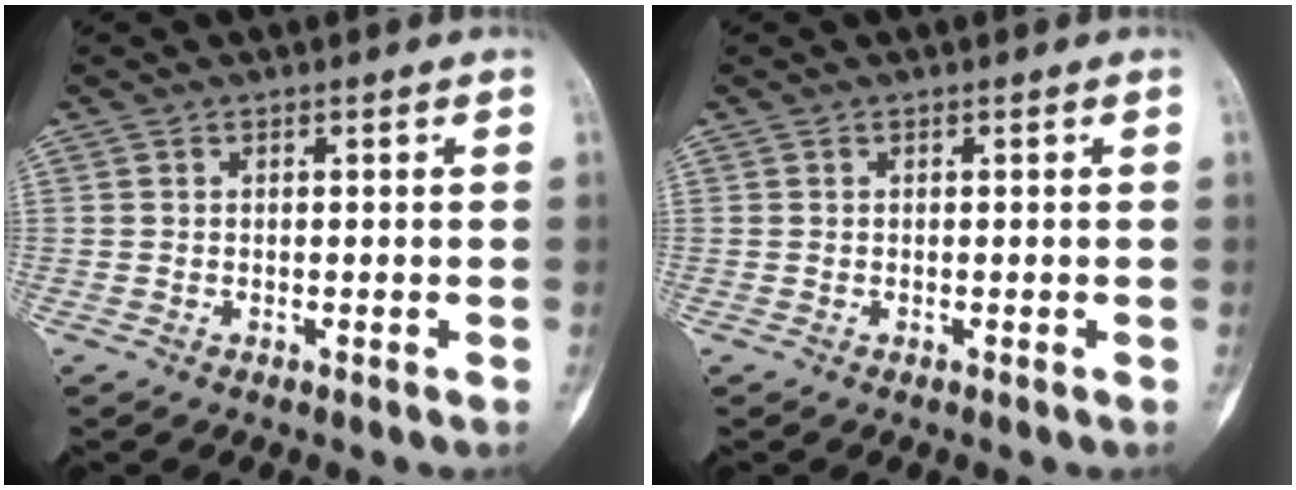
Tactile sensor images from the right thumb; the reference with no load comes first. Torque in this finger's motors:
{"motor_torque": [0.49, 0.07, 0.13, -0.22, 0.10]}